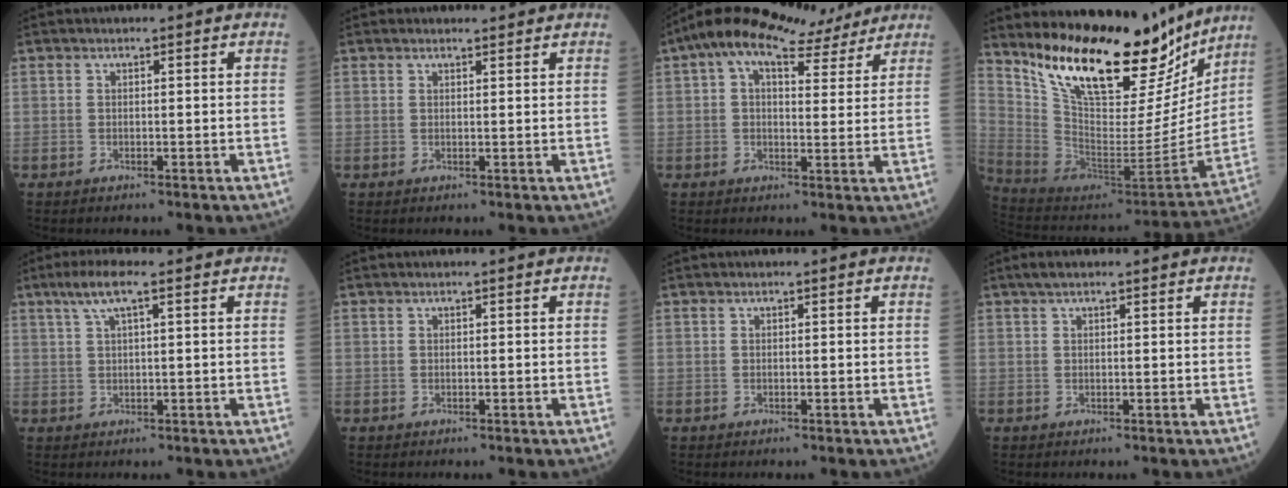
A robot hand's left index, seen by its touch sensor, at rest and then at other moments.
{"total": 1.4, "force": [1.3, 0.4, 0.0], "torque": [-0.008, 0.003, 0.019]}
{"total": 12.0, "force": [9.1, 4.4, 6.5], "torque": [-0.107, 0.042, 0.130]}
{"total": 23.7, "force": [18.6, 7.3, 12.8], "torque": [-0.204, -0.040, 0.301]}
{"total": 4.2, "force": [2.2, 0.3, 3.5], "torque": [-0.075, 0.015, 0.044]}
{"total": 0.0}
{"total": 0.0}
{"total": 2.0, "force": [1.4, 0.5, 1.4], "torque": [-0.026, 0.020, 0.023]}